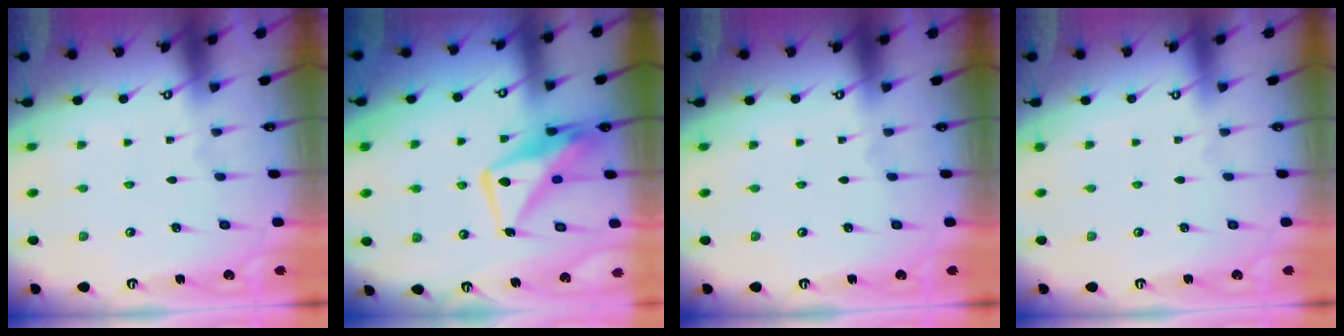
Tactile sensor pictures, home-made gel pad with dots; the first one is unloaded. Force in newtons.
{"total": 13.4, "press": 13.4, "slide": 1.1}
{"total": 0.0}
{"total": 4.0, "press": 4.0, "slide": 0.2}